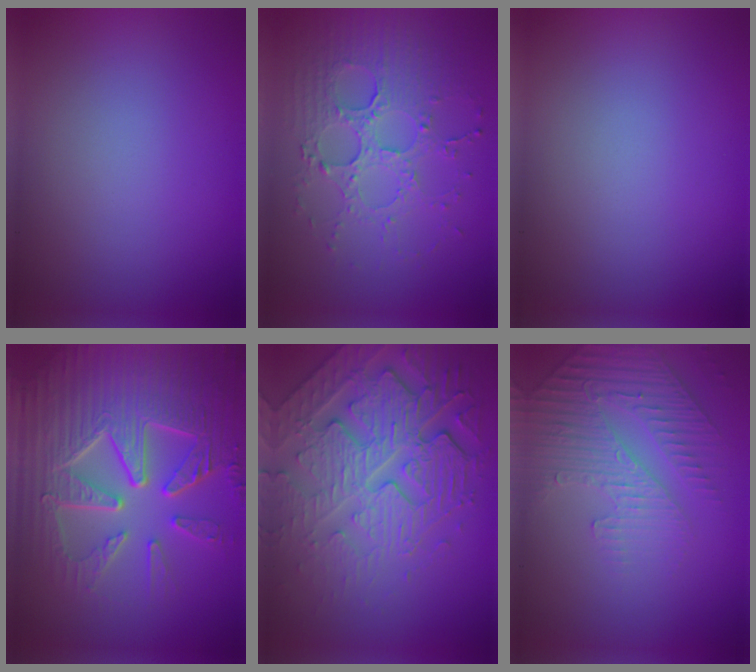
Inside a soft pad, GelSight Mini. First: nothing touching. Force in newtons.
{"total": 4.0, "press": 3.6, "slide": 1.7}
{"total": 0.0}
{"total": 10.1, "press": 6.8, "slide": 7.5}
{"total": 7.3, "press": 5.8, "slide": 4.5}
{"total": 4.8, "press": 3.3, "slide": 3.5}